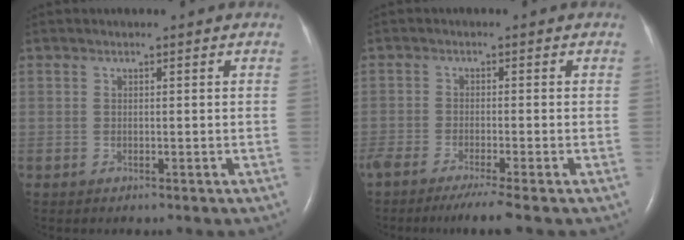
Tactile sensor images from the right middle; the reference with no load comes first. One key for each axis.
{"total": 5.9, "fx": -4.5, "fy": -0.4, "fz": 3.7, "tx": -0.058, "ty": -0.015, "tz": -0.075}